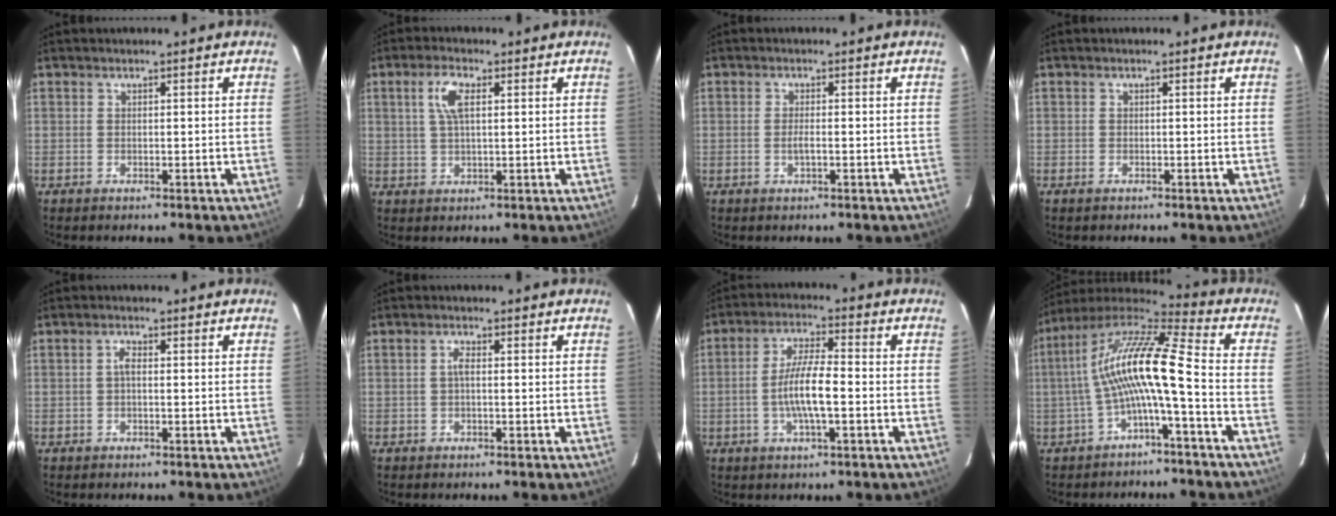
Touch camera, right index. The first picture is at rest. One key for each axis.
{"total": 4.9, "fx": 1.6, "fy": 1.9, "fz": 4.2, "tx": -0.084, "ty": 0.009, "tz": 0.031}
{"total": 1.6, "fx": -0.4, "fy": 0.1, "fz": 1.5, "tx": -0.030, "ty": -0.001, "tz": -0.007}
{"total": 0.7, "fx": -0.5, "fy": 0.3, "fz": 0.3, "tx": -0.006, "ty": -0.003, "tz": -0.011}
{"total": 1.4, "fx": -0.1, "fy": 0.6, "fz": 1.3, "tx": -0.026, "ty": 0.007, "tz": -0.004}
{"total": 1.4, "fx": -0.1, "fy": 0.4, "fz": 1.3, "tx": -0.027, "ty": 0.005, "tz": -0.004}
{"total": 8.1, "fx": -1.7, "fy": 1.4, "fz": 7.8, "tx": -0.151, "ty": 0.003, "tz": -0.032}
{"total": 13.7, "fx": -2.0, "fy": 1.2, "fz": 13.5, "tx": -0.260, "ty": 0.017, "tz": -0.043}